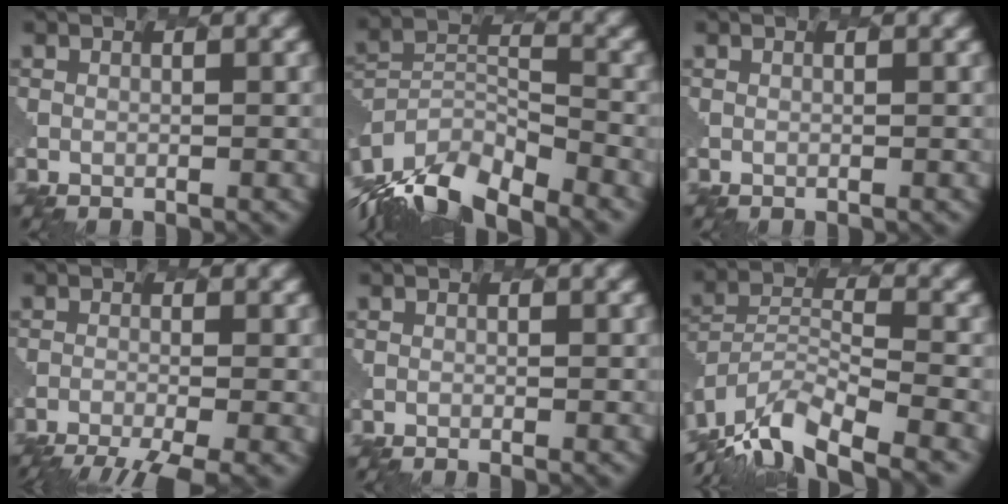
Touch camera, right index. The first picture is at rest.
{"total": 10.9, "force": [-9.5, 3.4, 4.2], "torque": [-0.113, -0.003, -0.169]}
{"total": 0.0}
{"total": 6.7, "force": [-5.5, 1.0, 3.7], "torque": [-0.066, -0.018, -0.084]}
{"total": 0.9, "force": [-0.6, 0.3, 0.6], "torque": [0.003, 0.005, -0.015]}
{"total": 9.9, "force": [-8.7, 2.5, 3.9], "torque": [-0.098, 0.002, -0.159]}